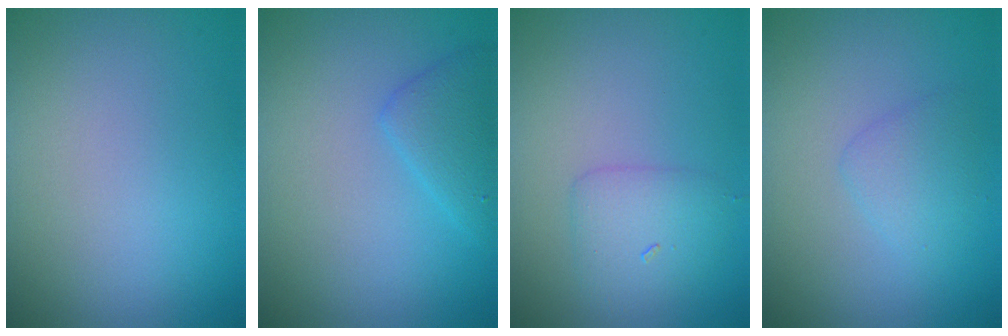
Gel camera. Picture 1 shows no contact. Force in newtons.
{"total": 2.4, "press": 2.4, "slide": 0.1}
{"total": 2.3, "press": 2.3, "slide": 0.1}
{"total": 1.6, "press": 1.6, "slide": 0.2}